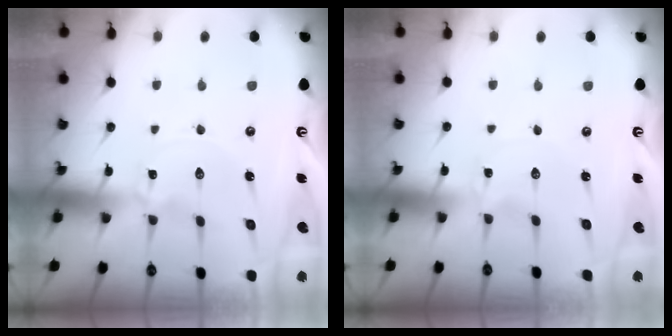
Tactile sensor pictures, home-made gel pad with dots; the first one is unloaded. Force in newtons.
{"total": 0.0}